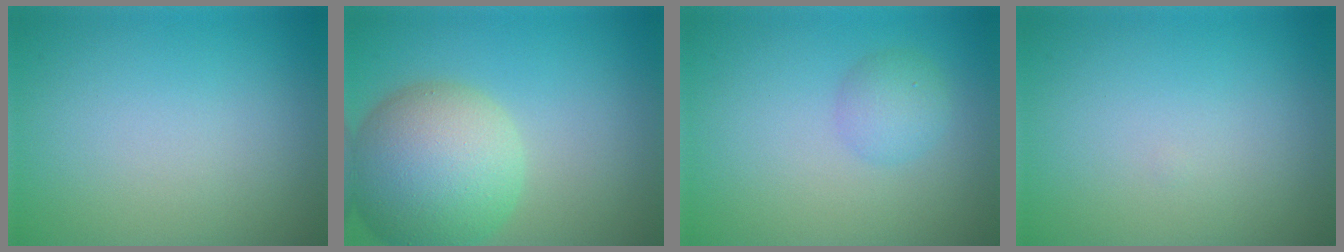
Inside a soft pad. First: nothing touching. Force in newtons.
{"total": 9.8, "press": 9.8, "slide": 0.6}
{"total": 2.0, "press": 2.0, "slide": 0.1}
{"total": 0.0}